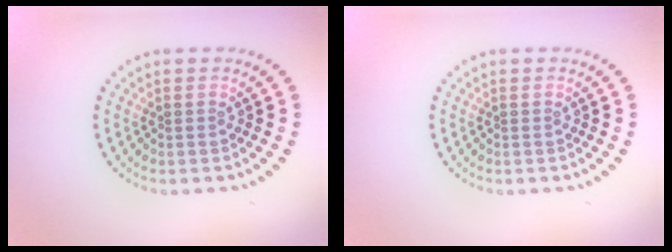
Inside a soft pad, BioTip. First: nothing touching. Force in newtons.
{"total": 0.0}